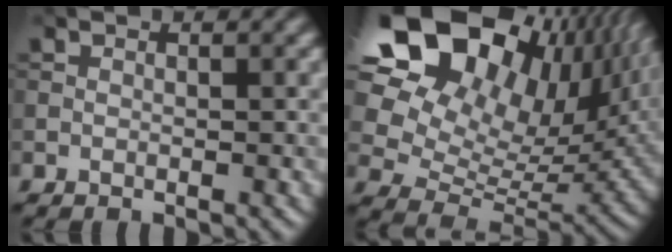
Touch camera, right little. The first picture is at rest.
{"total": 19.6, "force": [9.3, 11.8, 12.5], "torque": [-0.228, 0.053, 0.151]}